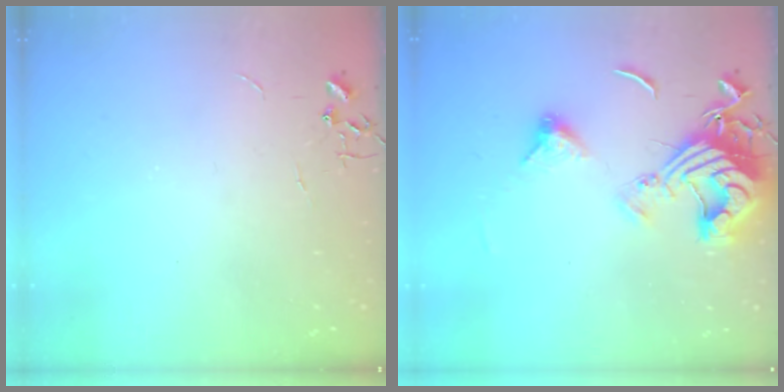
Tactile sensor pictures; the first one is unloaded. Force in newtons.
{"total": 15.7, "press": 15.6, "slide": 1.8}